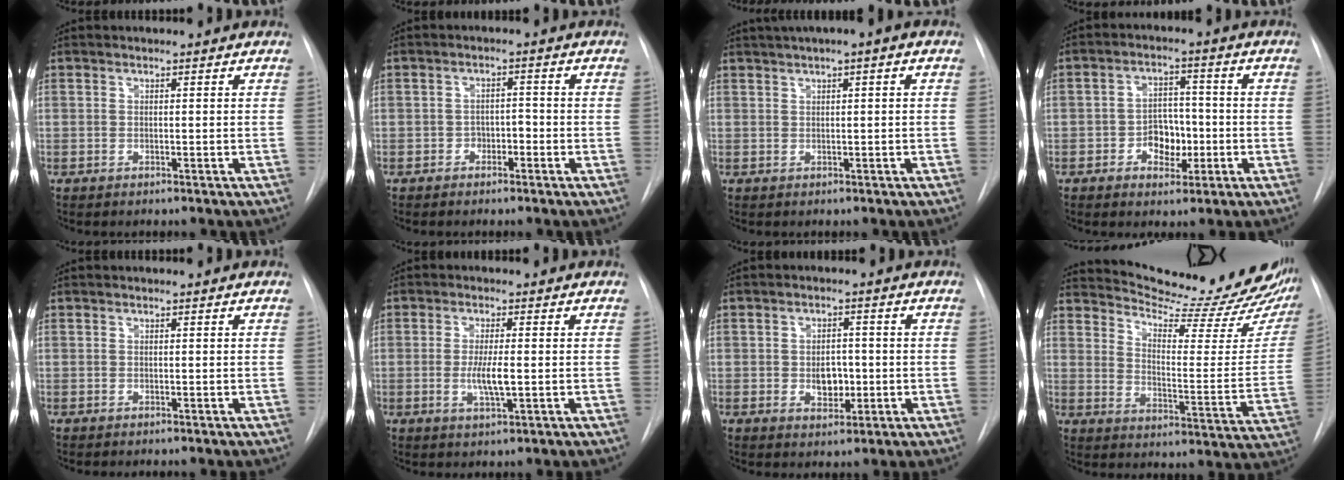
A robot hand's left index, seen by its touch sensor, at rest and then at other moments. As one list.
[{"total": 2.5, "force": [-1.5, 1.6, 1.1], "torque": [-0.007, 0.005, -0.024]}, {"total": 4.4, "force": [2.0, 0.4, 3.9], "torque": [-0.066, 0.018, 0.030]}, {"total": 6.0, "force": [-2.0, 4.0, 3.9], "torque": [-0.059, 0.009, -0.032]}, {"total": 0.0}, {"total": 4.4, "force": [-0.8, 0.7, 4.3], "torque": [-0.086, -0.011, -0.013]}, {"total": 4.4, "force": [-0.9, 2.9, 3.2], "torque": [-0.043, 0.000, -0.007]}, {"total": 23.0, "force": [21.2, 2.9, 8.5], "torque": [-0.123, -0.100, 0.265]}]